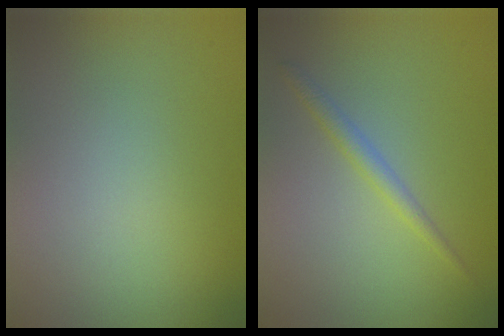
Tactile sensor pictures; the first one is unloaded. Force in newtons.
{"total": 1.4, "press": 1.4, "slide": 0.1}